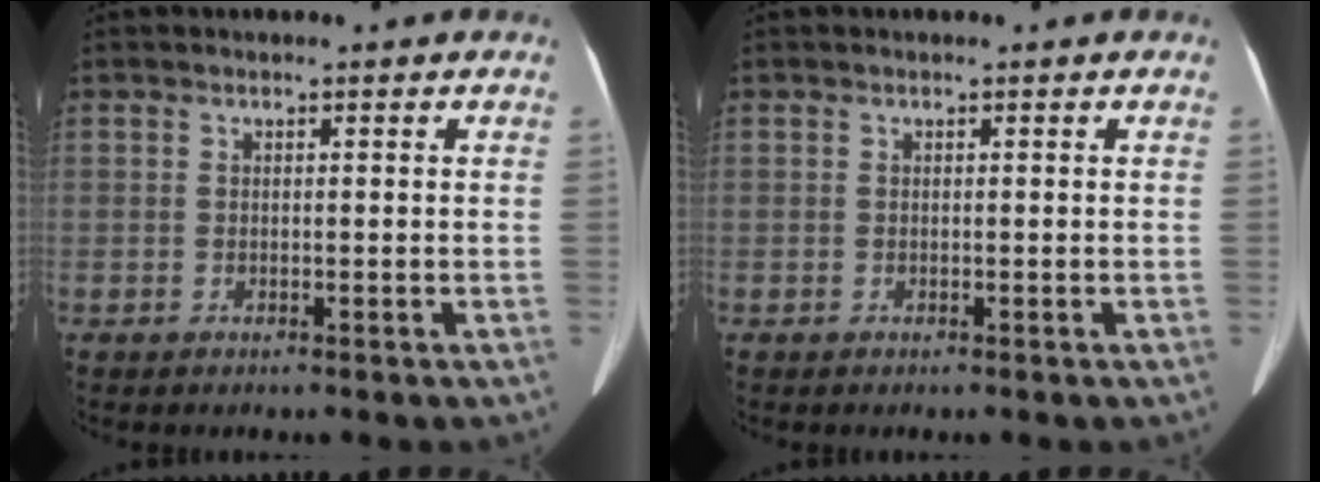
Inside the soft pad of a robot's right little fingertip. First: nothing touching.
{"total": 0.0}